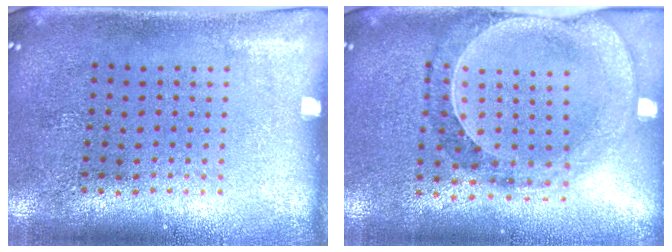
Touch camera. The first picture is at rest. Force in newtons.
{"total": 0.6, "press": 0.6, "slide": 0.2}